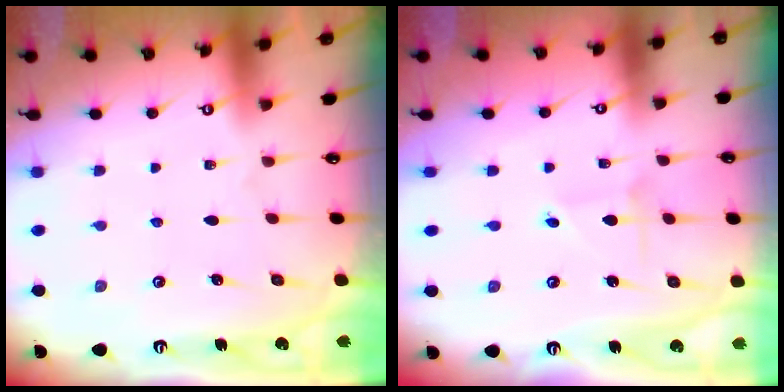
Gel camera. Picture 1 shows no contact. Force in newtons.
{"total": 1.3, "press": 1.3, "slide": 0.1}